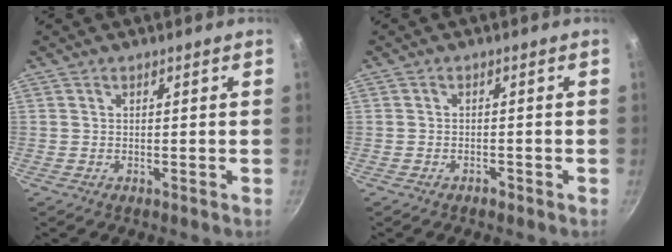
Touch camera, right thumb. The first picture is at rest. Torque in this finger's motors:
{"motor_torque": [-0.16, 0.34, -0.50, 0.41, 0.05]}